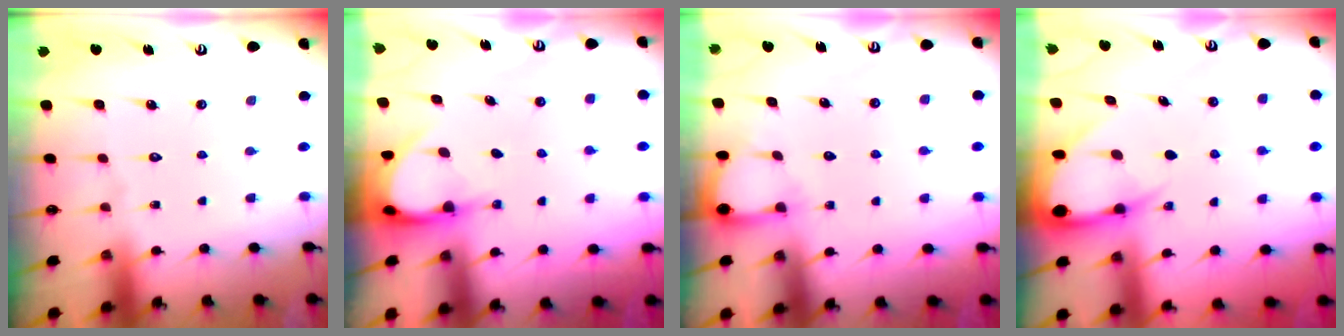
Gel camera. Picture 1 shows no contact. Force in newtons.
{"total": 3.7, "press": 3.7, "slide": 0.3}
{"total": 4.3, "press": 4.3, "slide": 0.4}
{"total": 5.5, "press": 5.5, "slide": 0.7}